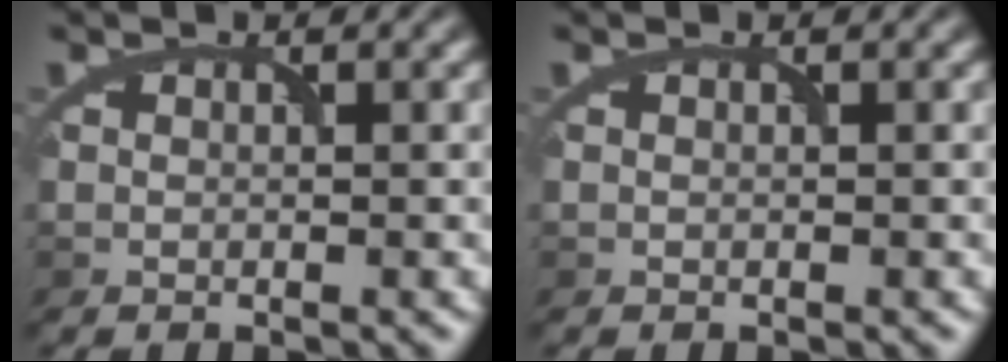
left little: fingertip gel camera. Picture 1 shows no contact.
{"total": 0.0}